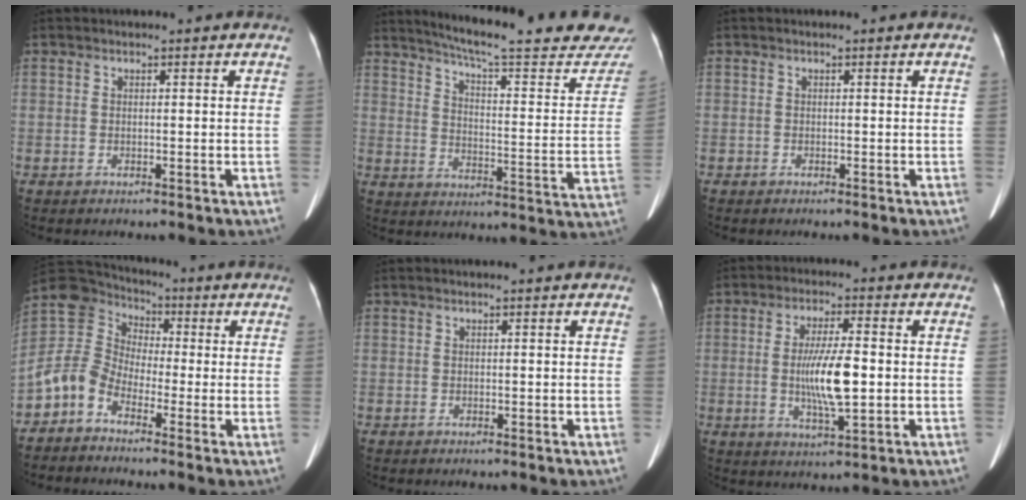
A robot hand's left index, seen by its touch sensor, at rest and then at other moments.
{"total": 25.3, "force": [23.2, 1.9, 9.8], "torque": [-0.138, -0.086, 0.283]}
{"total": 0.0}
{"total": 8.0, "force": [-3.7, 6.4, 3.1], "torque": [-0.089, 0.040, -0.082]}
{"total": 0.0}
{"total": 8.6, "force": [-0.6, 1.3, 8.5], "torque": [-0.161, -0.007, -0.009]}